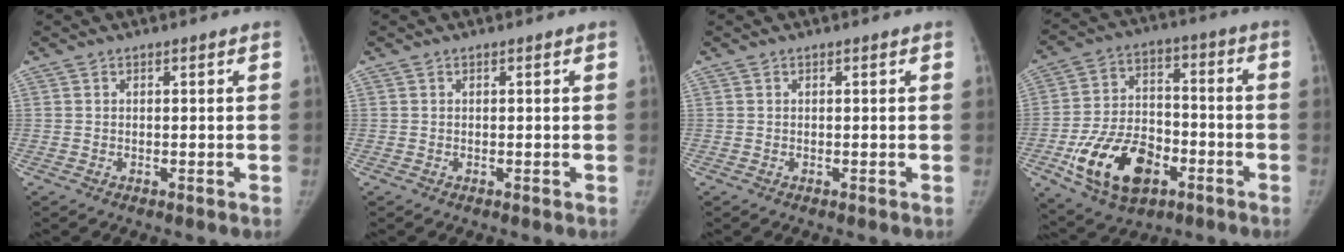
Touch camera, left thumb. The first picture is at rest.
{"total": 0.0}
{"total": 0.0}
{"total": 17.9, "force": [-7.4, 11.3, 11.8], "torque": [-0.181, 0.036, -0.119]}